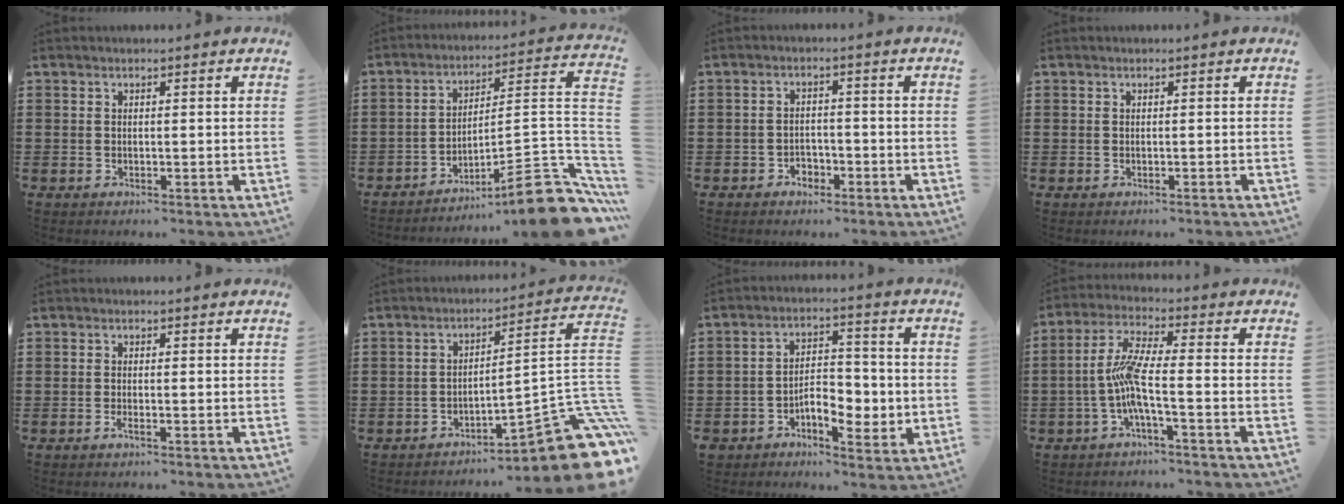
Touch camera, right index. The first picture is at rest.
{"total": 11.7, "force": [-7.6, 1.2, 8.8], "torque": [-0.112, 0.009, -0.139]}
{"total": 2.2, "force": [-1.6, 1.3, 0.6], "torque": [-0.017, 0.001, -0.035]}
{"total": 0.0}
{"total": 1.1, "force": [-0.6, 0.1, 0.8], "torque": [-0.022, -0.007, -0.014]}
{"total": 9.6, "force": [-5.6, 2.7, 7.3], "torque": [-0.088, -0.005, -0.107]}
{"total": 6.1, "force": [-2.3, 3.6, 4.4], "torque": [-0.071, 0.011, -0.045]}
{"total": 6.9, "force": [-2.1, 1.0, 6.5], "torque": [-0.150, -0.009, -0.048]}